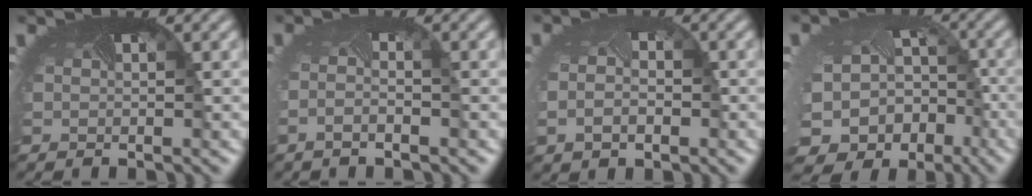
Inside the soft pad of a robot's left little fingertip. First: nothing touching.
{"total": 1.5, "force": [-1.0, 0.0, 1.1], "torque": [-0.031, -0.011, -0.023]}
{"total": 2.6, "force": [-0.6, 1.9, 1.7], "torque": [-0.049, -0.014, -0.009]}
{"total": 16.9, "force": [-8.8, 13.1, 6.1], "torque": [-0.132, -0.077, -0.108]}